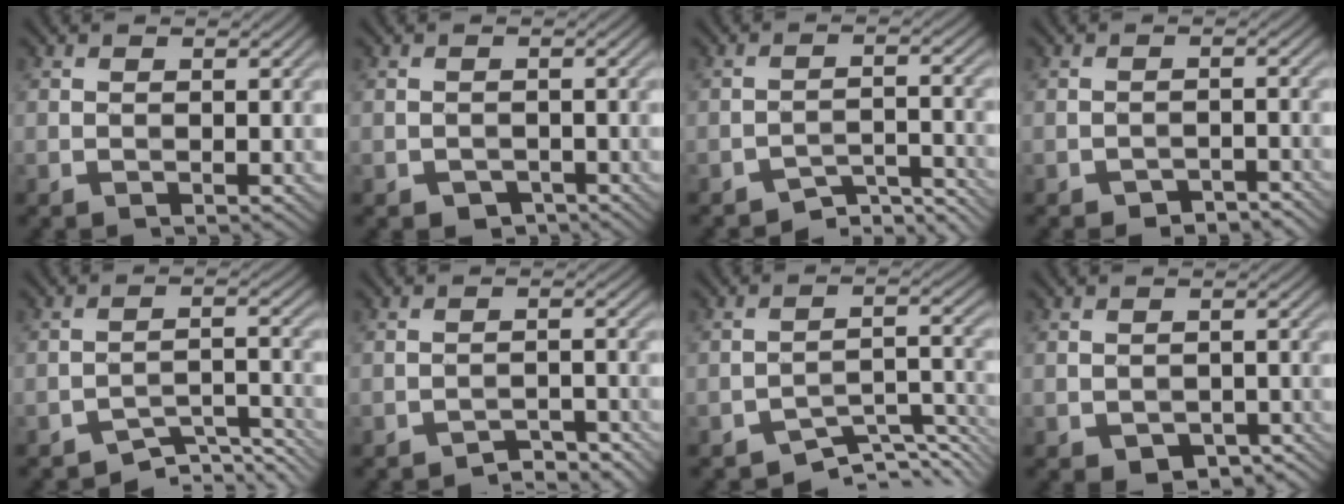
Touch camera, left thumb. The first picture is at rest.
{"total": 1.5, "force": [-1.1, 1.0, 0.4], "torque": [-0.002, 0.000, -0.017]}
{"total": 5.1, "force": [-4.7, 0.9, 1.7], "torque": [-0.028, 0.003, -0.073]}
{"total": 2.0, "force": [-1.8, 0.6, 0.6], "torque": [-0.003, 0.008, -0.026]}
{"total": 5.4, "force": [-4.7, 1.2, 2.2], "torque": [-0.034, 0.000, -0.072]}
{"total": 3.2, "force": [-2.9, 0.6, 1.0], "torque": [-0.011, 0.010, -0.046]}
{"total": 5.5, "force": [-4.8, 1.2, 2.4], "torque": [-0.034, 0.001, -0.078]}
{"total": 3.5, "force": [-2.1, 2.1, 1.7], "torque": [-0.025, -0.005, -0.024]}